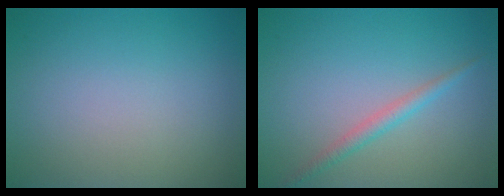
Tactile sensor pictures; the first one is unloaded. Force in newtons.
{"total": 1.6, "press": 1.6, "slide": 0.0}